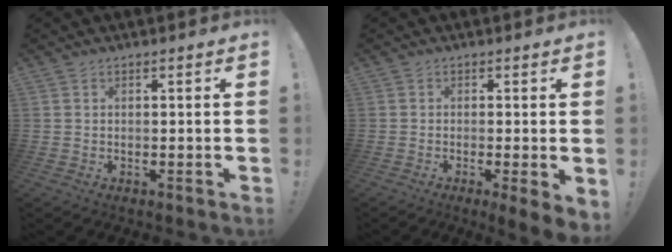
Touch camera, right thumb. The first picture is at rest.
{"total": 3.7, "force": [0.2, 0.2, 3.7], "torque": [-0.056, -0.006, 0.010]}